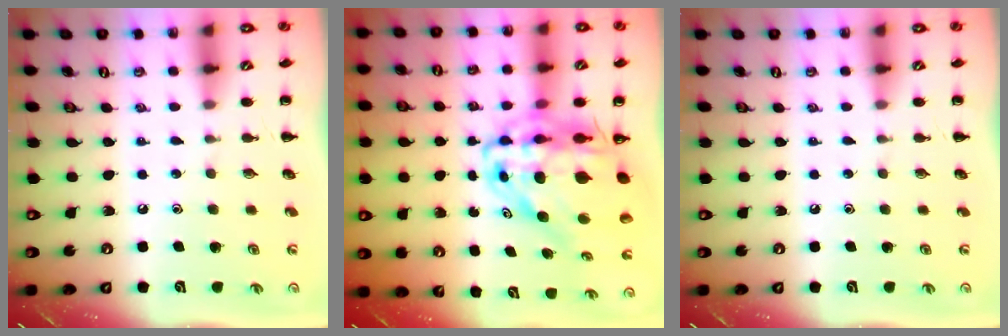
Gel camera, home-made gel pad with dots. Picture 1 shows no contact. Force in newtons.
{"total": 15.5, "press": 14.8, "slide": 4.6}
{"total": 0.0}